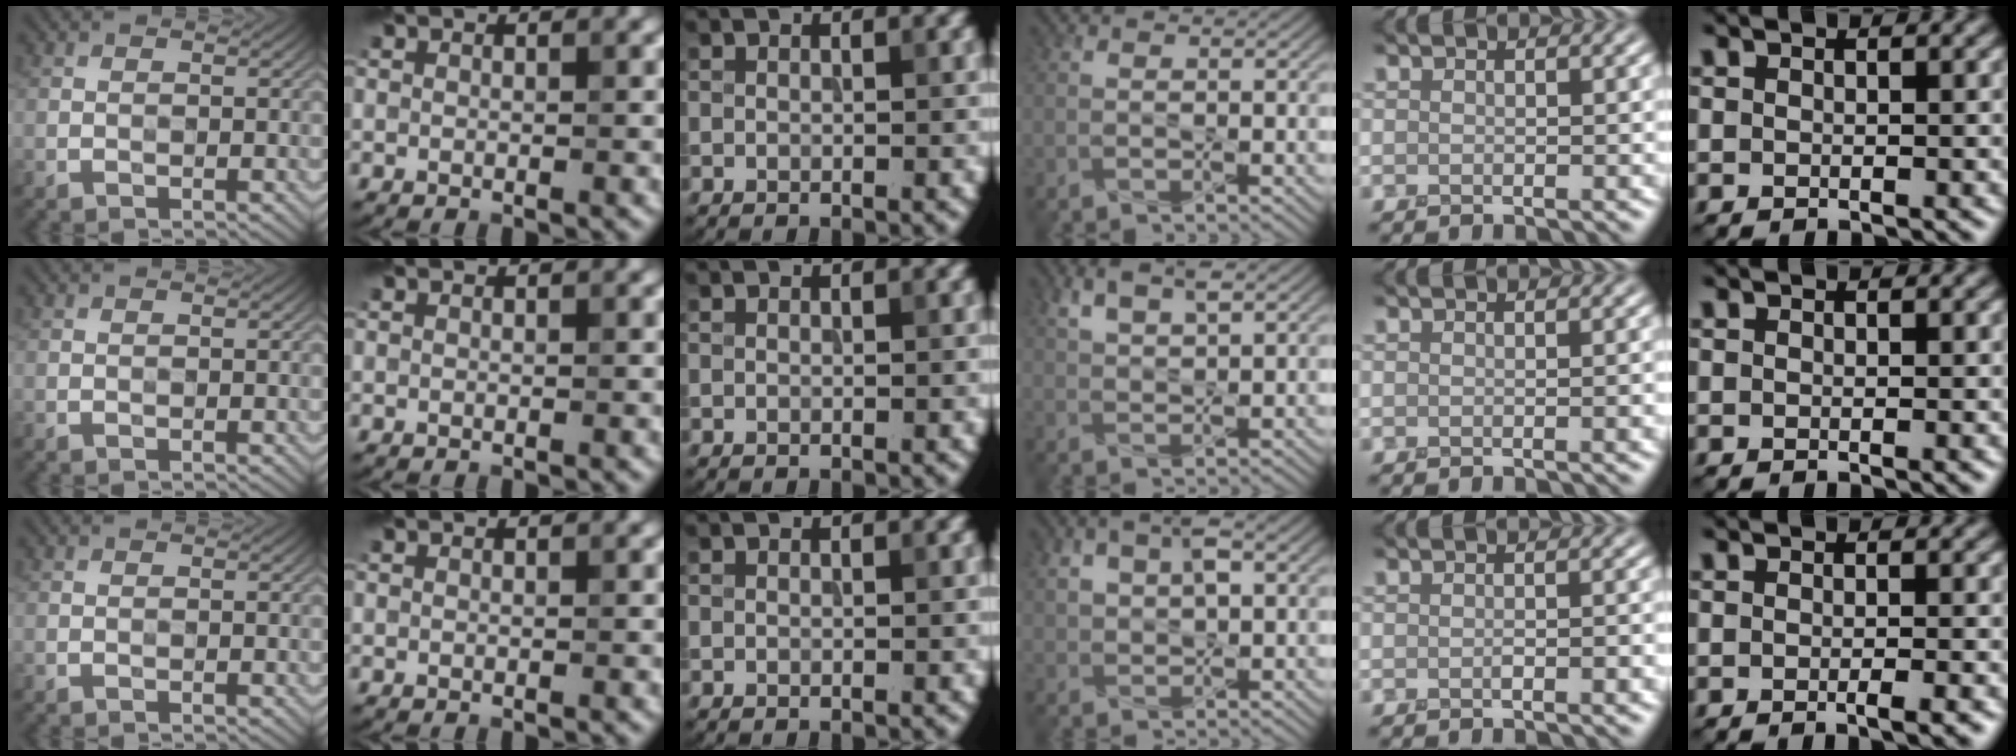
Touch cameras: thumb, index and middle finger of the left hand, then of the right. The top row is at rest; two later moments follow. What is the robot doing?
{"motion": "squeeze", "object": "air blower"}